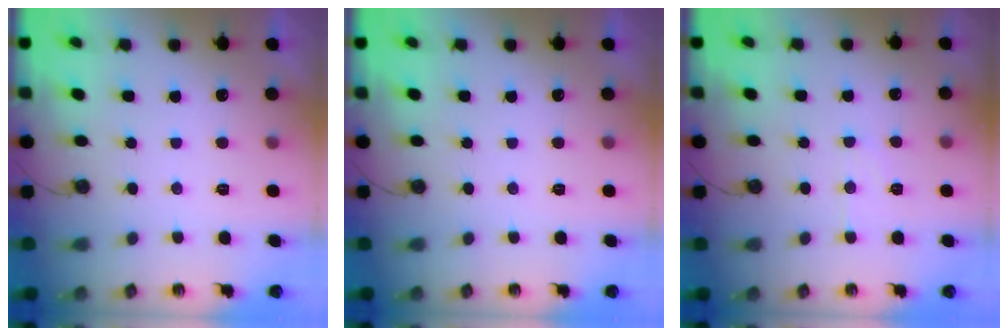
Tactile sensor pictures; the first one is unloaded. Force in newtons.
{"total": 0.0}
{"total": 5.3, "press": 5.3, "slide": 0.8}